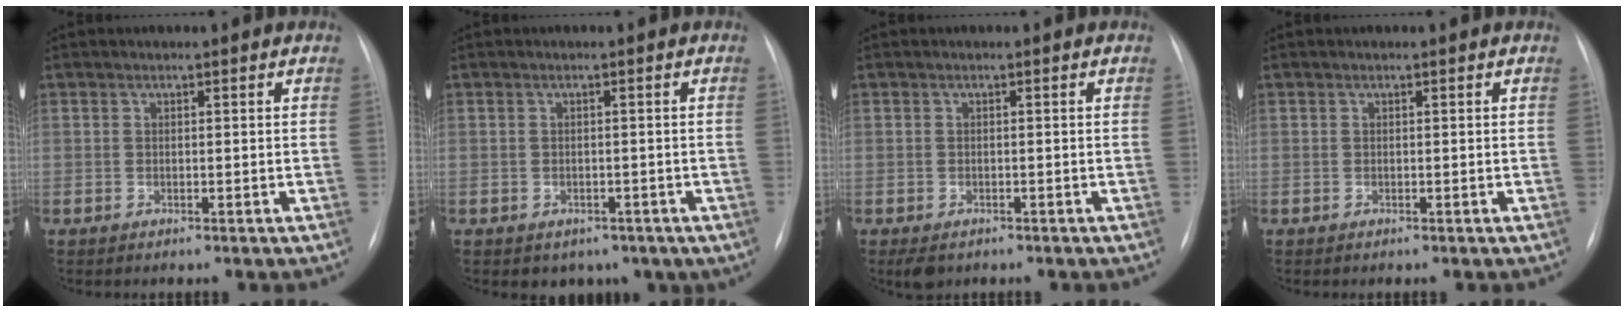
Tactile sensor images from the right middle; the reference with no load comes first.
{"total": 4.7, "force": [-2.6, 3.5, 1.8], "torque": [-0.016, 0.008, -0.021]}
{"total": 2.8, "force": [-1.9, 1.7, 1.2], "torque": [-0.016, -0.003, -0.021]}
{"total": 0.0}